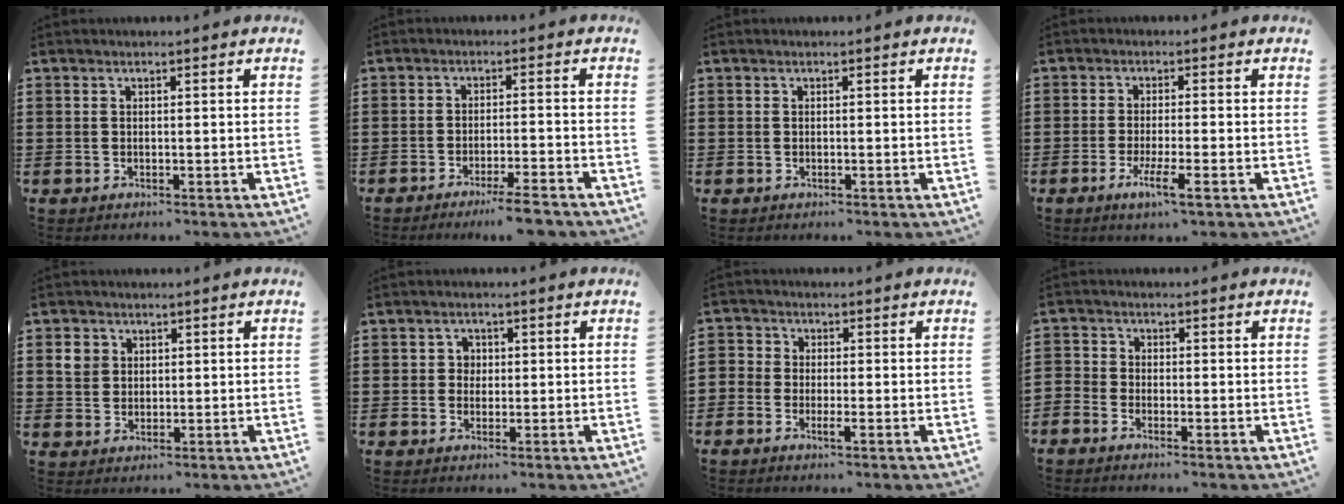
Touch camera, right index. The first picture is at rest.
{"total": 4.4, "force": [-3.7, -0.6, 2.4], "torque": [-0.039, -0.014, -0.067]}
{"total": 0.0}
{"total": 4.6, "force": [-2.2, 0.3, 4.0], "torque": [-0.086, -0.018, -0.042]}
{"total": 2.8, "force": [1.1, 2.4, 0.8], "torque": [-0.026, 0.009, 0.019]}
{"total": 1.7, "force": [0.0, 1.6, 0.6], "torque": [-0.018, 0.009, -0.002]}
{"total": 1.7, "force": [-1.1, 0.9, 0.9], "torque": [-0.019, 0.003, -0.022]}
{"total": 1.6, "force": [-1.5, 0.5, 0.0], "torque": [-0.006, 0.002, -0.032]}